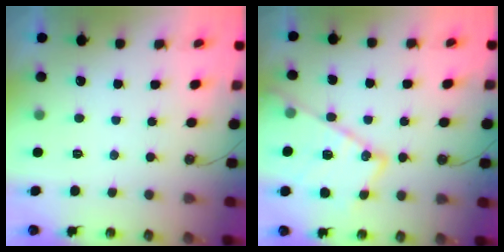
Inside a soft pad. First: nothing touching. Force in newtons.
{"total": 16.6, "press": 16.6, "slide": 0.8}